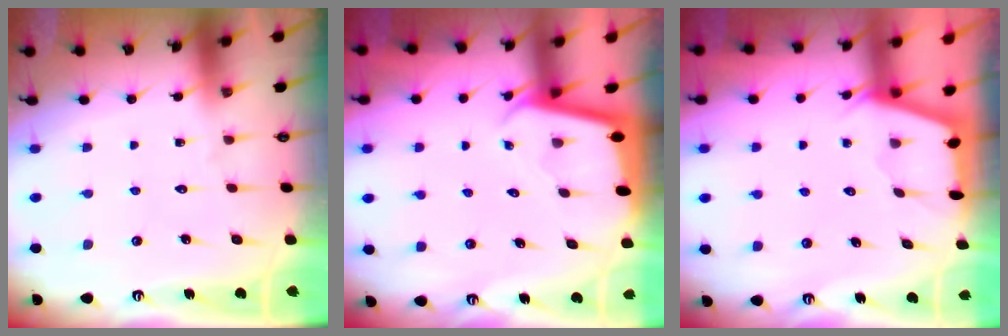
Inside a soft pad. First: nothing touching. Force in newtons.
{"total": 1.9, "press": 1.9, "slide": 0.1}
{"total": 3.0, "press": 3.0, "slide": 0.1}